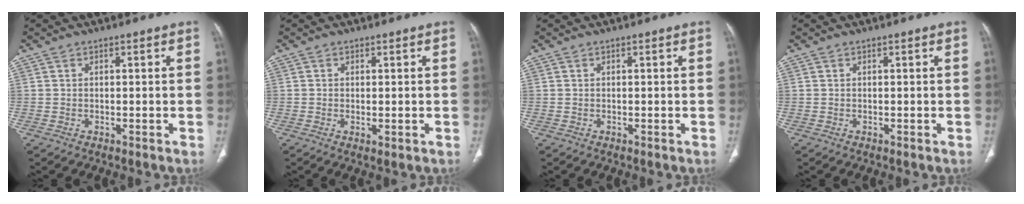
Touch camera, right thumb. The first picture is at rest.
{"total": 1.4, "force": [-0.2, 0.5, 1.2], "torque": [-0.028, -0.006, 0.000]}
{"total": 0.0}
{"total": 0.0}